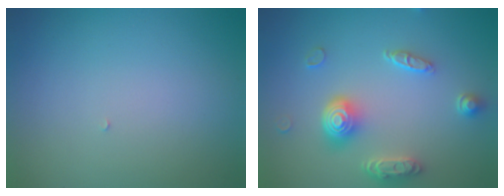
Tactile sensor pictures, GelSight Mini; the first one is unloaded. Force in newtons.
{"total": 4.5, "press": 3.5, "slide": 2.9}